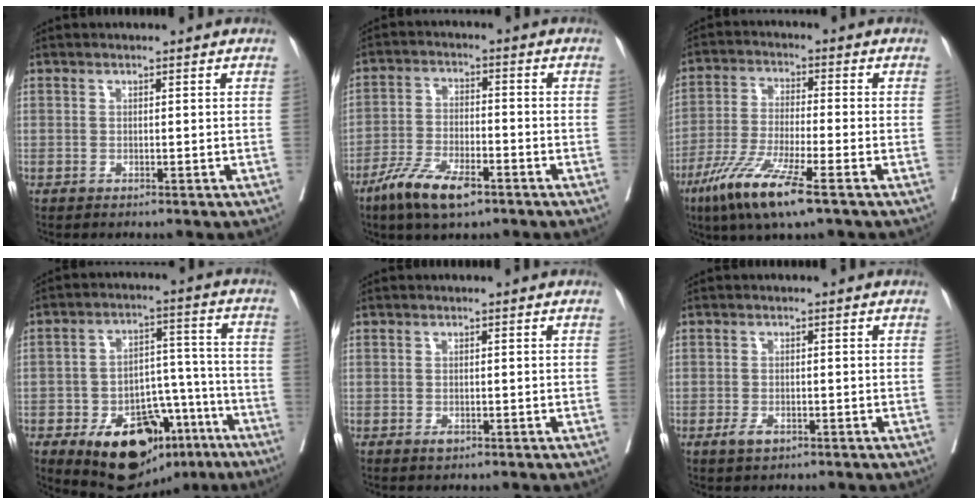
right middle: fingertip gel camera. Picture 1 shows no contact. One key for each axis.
{"total": 9.1, "fx": -5.9, "fy": 2.6, "fz": 6.4, "tx": -0.128, "ty": -0.012, "tz": -0.106}
{"total": 11.3, "fx": -6.7, "fy": 0.7, "fz": 9.0, "tx": -0.186, "ty": -0.032, "tz": -0.124}
{"total": 18.5, "fx": -10.3, "fy": 10.3, "fz": 11.4, "tx": -0.171, "ty": 0.025, "tz": -0.147}
{"total": 0.9, "fx": -0.4, "fy": 0.5, "fz": 0.6, "tx": -0.009, "ty": 0.000, "tz": -0.003}
{"total": 2.1, "fx": -1.2, "fy": 1.0, "fz": 1.5, "tx": -0.027, "ty": 0.000, "tz": -0.016}